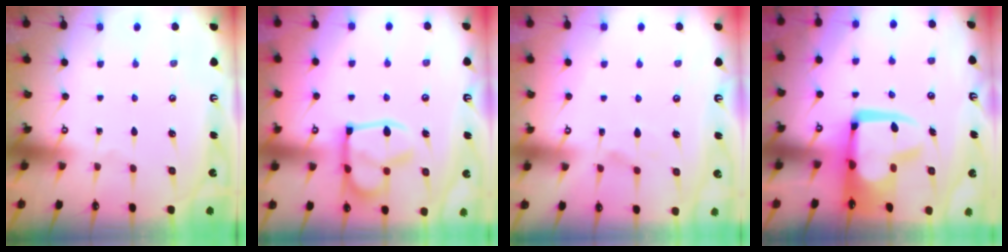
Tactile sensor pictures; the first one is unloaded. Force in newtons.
{"total": 16.0, "press": 15.9, "slide": 1.3}
{"total": 1.4, "press": 0.8, "slide": 1.1}
{"total": 7.0, "press": 6.6, "slide": 2.3}